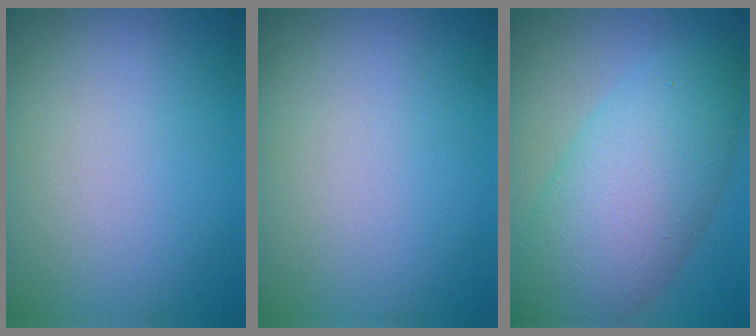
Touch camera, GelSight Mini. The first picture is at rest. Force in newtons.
{"total": 0.0}
{"total": 8.7, "press": 8.7, "slide": 0.4}